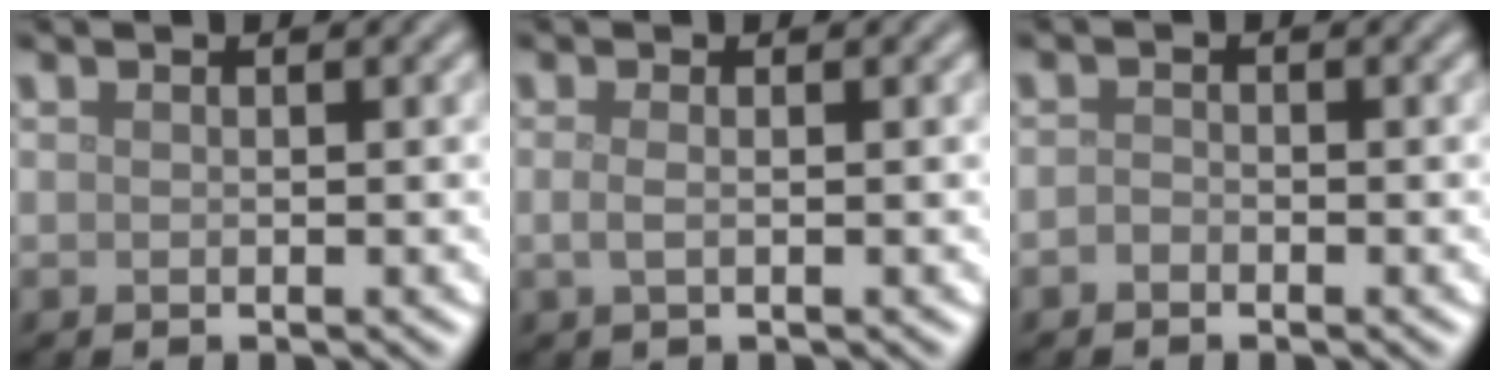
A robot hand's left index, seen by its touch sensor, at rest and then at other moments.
{"total": 1.2, "force": [-0.1, 0.5, 1.1], "torque": [-0.024, -0.002, -0.005]}
{"total": 0.7, "force": [-0.5, 0.4, 0.3], "torque": [-0.006, 0.000, -0.013]}